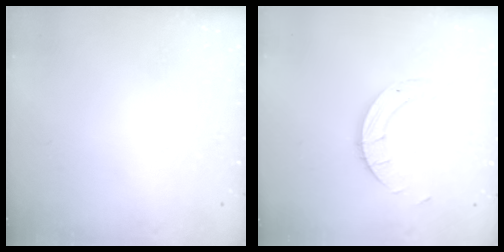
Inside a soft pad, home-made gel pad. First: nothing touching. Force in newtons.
{"total": 4.9, "press": 4.9, "slide": 0.3}